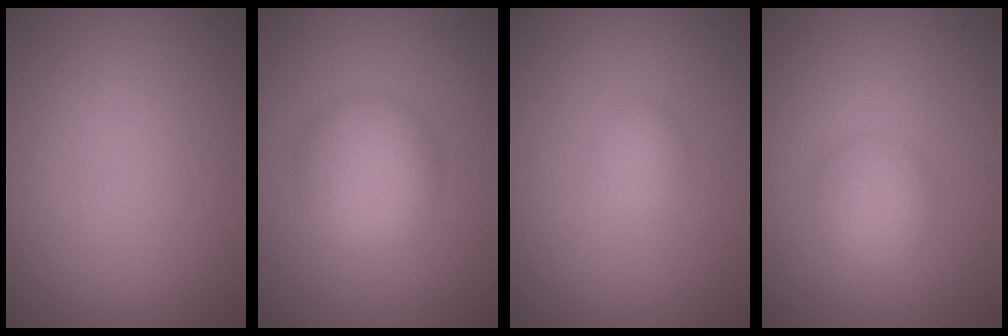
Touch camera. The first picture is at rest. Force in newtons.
{"total": 4.3, "press": 4.3, "slide": 0.1}
{"total": 1.2, "press": 1.2, "slide": 0.1}
{"total": 2.5, "press": 2.4, "slide": 0.2}